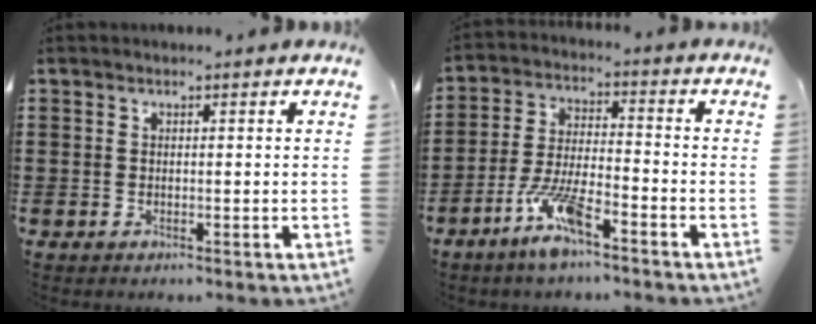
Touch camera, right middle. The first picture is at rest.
{"total": 8.2, "force": [-5.3, 1.7, 6.0], "torque": [-0.134, -0.005, -0.101]}